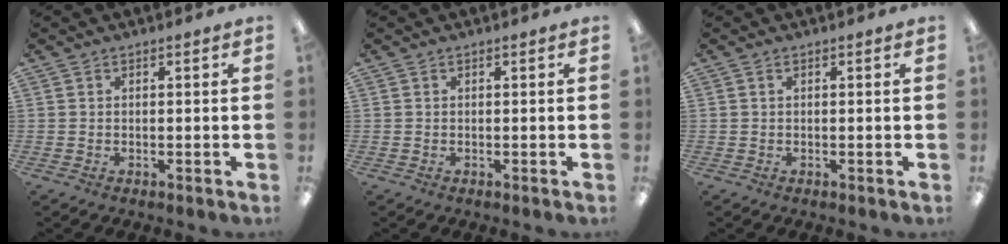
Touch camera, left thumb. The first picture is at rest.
{"total": 0.0}
{"total": 0.0}